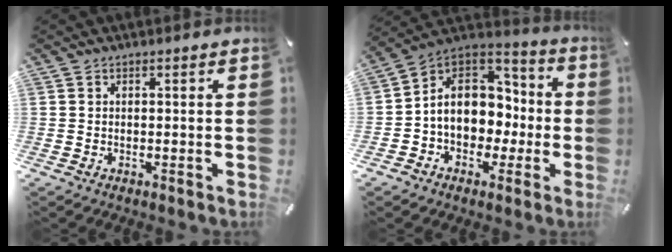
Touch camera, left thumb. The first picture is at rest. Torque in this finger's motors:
{"motor_torque": [0.56, 0.74, 1.01, 0.90, 0.35]}